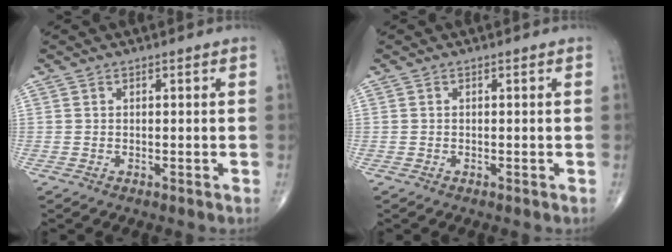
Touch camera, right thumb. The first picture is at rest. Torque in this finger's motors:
{"motor_torque": [-0.24, -0.02, -0.16, -0.08, -0.02]}